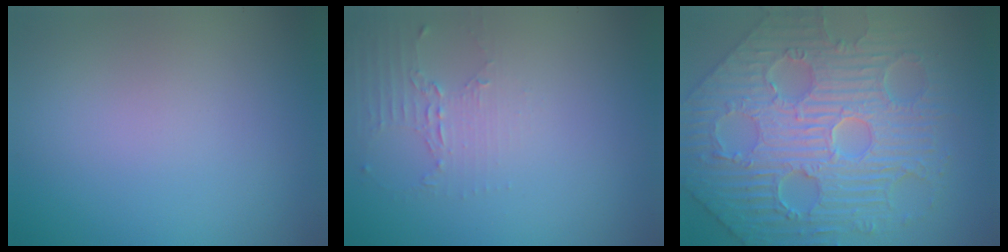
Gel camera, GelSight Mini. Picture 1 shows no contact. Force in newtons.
{"total": 2.1, "press": 1.5, "slide": 1.5}
{"total": 9.3, "press": 7.4, "slide": 5.6}